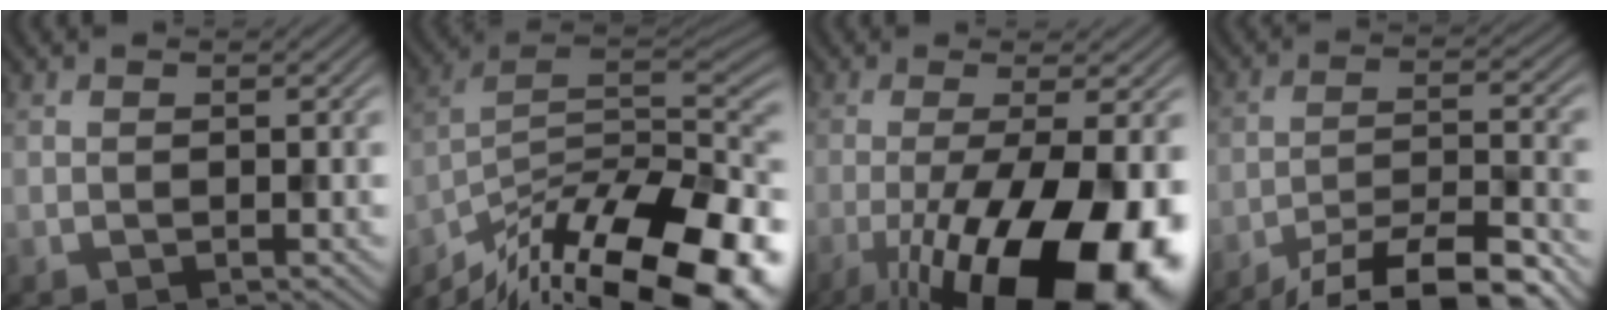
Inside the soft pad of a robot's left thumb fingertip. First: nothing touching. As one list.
[{"total": 19.1, "force": [-13.0, 7.1, 12.1], "torque": [-0.200, -0.012, -0.203]}, {"total": 18.6, "force": [-7.4, 6.0, 15.9], "torque": [-0.273, -0.025, -0.112]}, {"total": 12.5, "force": [-10.0, 2.5, 6.9], "torque": [-0.117, -0.011, -0.157]}]